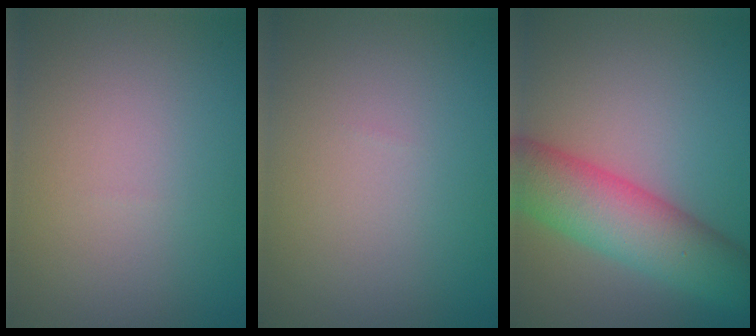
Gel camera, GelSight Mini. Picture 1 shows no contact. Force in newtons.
{"total": 0.0}
{"total": 8.2, "press": 8.2, "slide": 0.3}